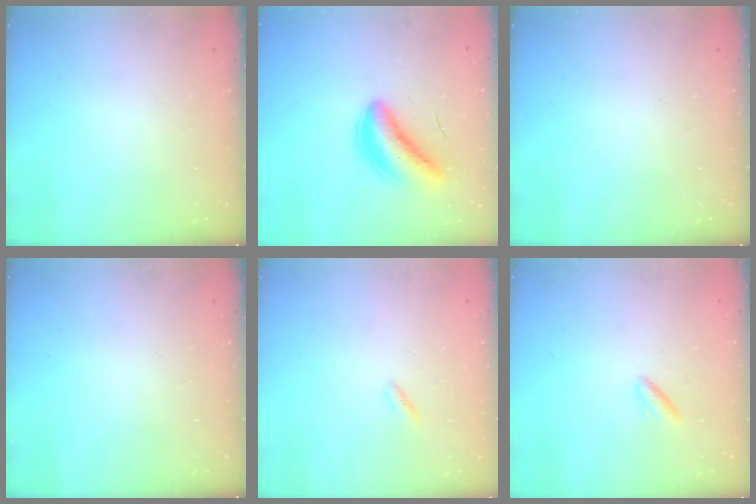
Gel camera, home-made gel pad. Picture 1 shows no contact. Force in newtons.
{"total": 6.3, "press": 6.1, "slide": 1.5}
{"total": 0.0}
{"total": 0.0}
{"total": 1.8, "press": 1.7, "slide": 0.7}
{"total": 2.6, "press": 2.5, "slide": 0.9}